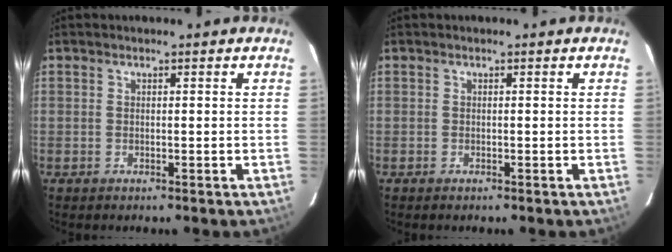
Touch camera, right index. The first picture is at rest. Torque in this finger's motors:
{"motor_torque": [0.10, -0.11, 0.11, 0.01]}